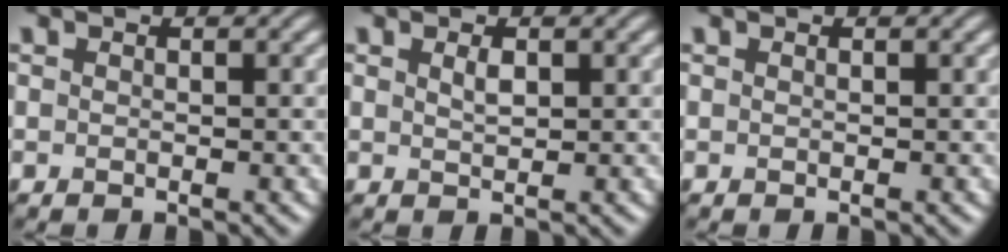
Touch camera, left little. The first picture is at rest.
{"total": 1.0, "force": [0.5, 0.4, 0.8], "torque": [-0.019, 0.001, 0.012]}
{"total": 0.0}